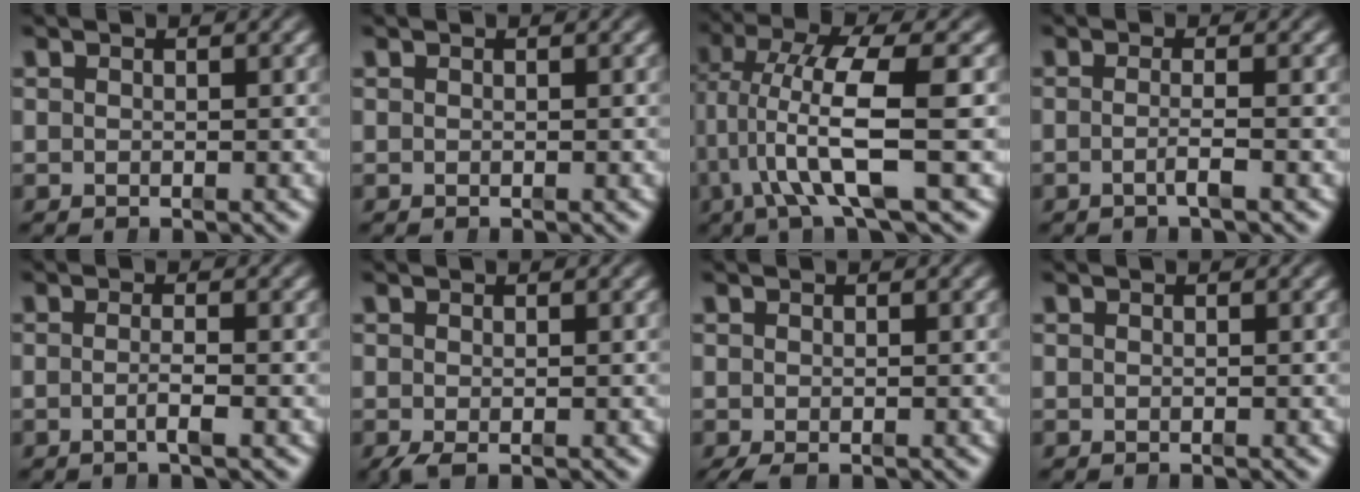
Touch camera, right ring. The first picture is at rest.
{"total": 0.0}
{"total": 7.0, "force": [-0.2, 2.0, 6.7], "torque": [-0.134, -0.024, 0.010]}
{"total": 1.6, "force": [-1.0, -0.3, 1.2], "torque": [-0.030, -0.009, -0.018]}
{"total": 1.7, "force": [-1.0, -0.1, 1.4], "torque": [-0.031, -0.007, -0.018]}
{"total": 0.9, "force": [-0.7, 0.1, 0.6], "torque": [-0.012, -0.010, -0.005]}
{"total": 1.3, "force": [-1.1, 0.5, 0.6], "torque": [-0.012, -0.010, -0.010]}
{"total": 0.0}